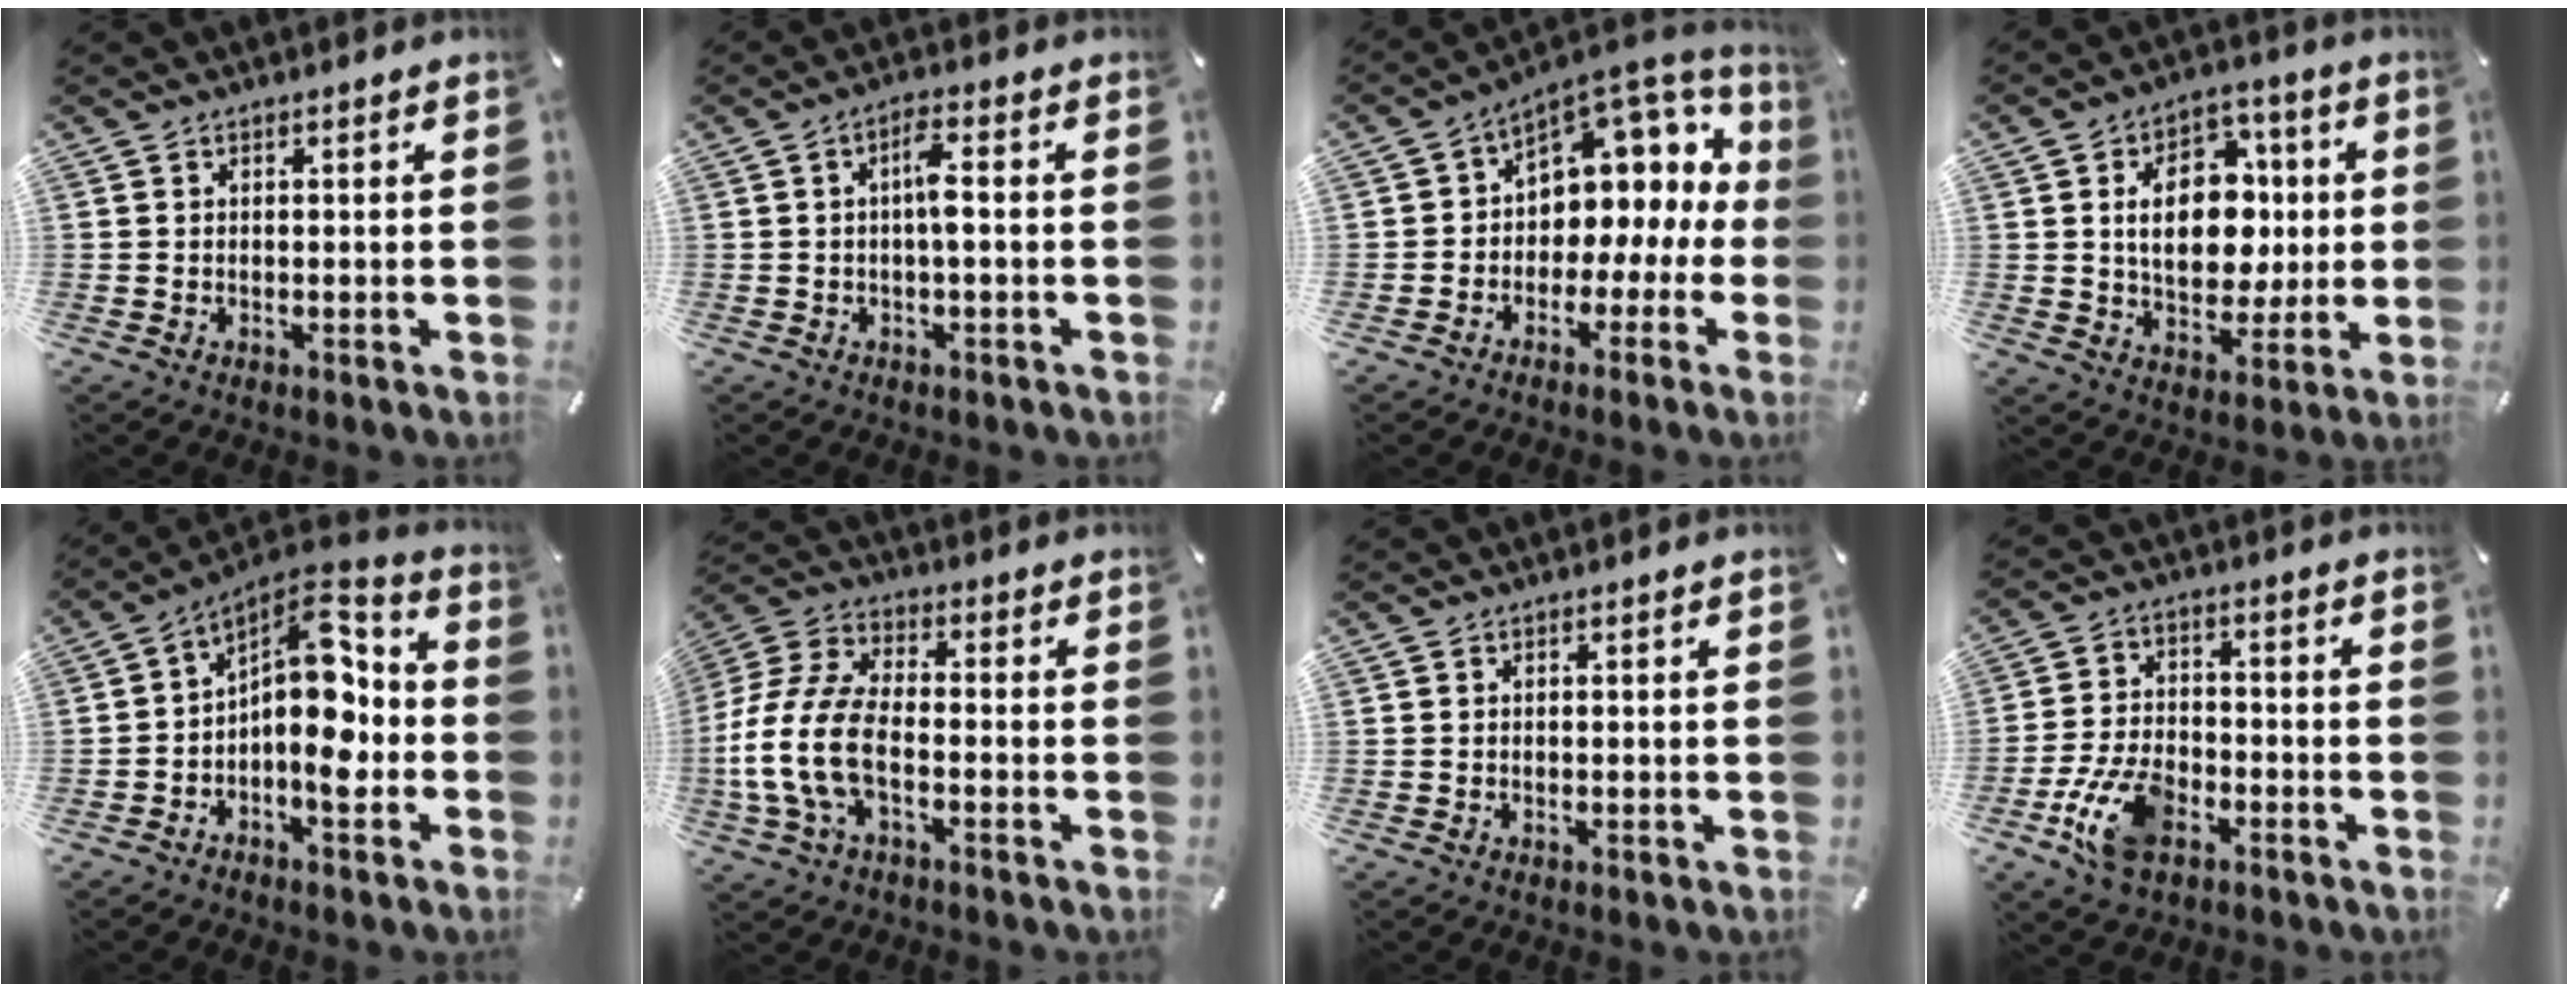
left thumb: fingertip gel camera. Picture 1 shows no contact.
{"total": 4.9, "force": [-0.1, 1.2, 4.7], "torque": [-0.090, 0.011, -0.005]}
{"total": 8.4, "force": [3.9, 6.9, 3.0], "torque": [-0.045, -0.046, 0.070]}
{"total": 14.9, "force": [1.5, 11.2, 9.7], "torque": [-0.154, 0.004, 0.028]}
{"total": 12.7, "force": [-1.3, 7.3, 10.3], "torque": [-0.151, -0.021, -0.027]}
{"total": 13.3, "force": [-4.7, 7.4, 10.0], "torque": [-0.227, 0.003, -0.089]}
{"total": 0.0}
{"total": 12.1, "force": [-5.8, 7.1, 7.9], "torque": [-0.172, 0.019, -0.105]}